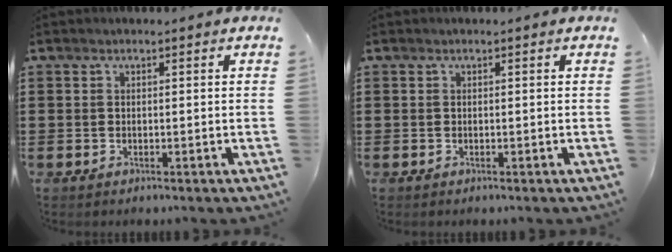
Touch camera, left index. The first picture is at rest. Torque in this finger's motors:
{"motor_torque": [0.00, 0.00, 0.00, -0.01]}